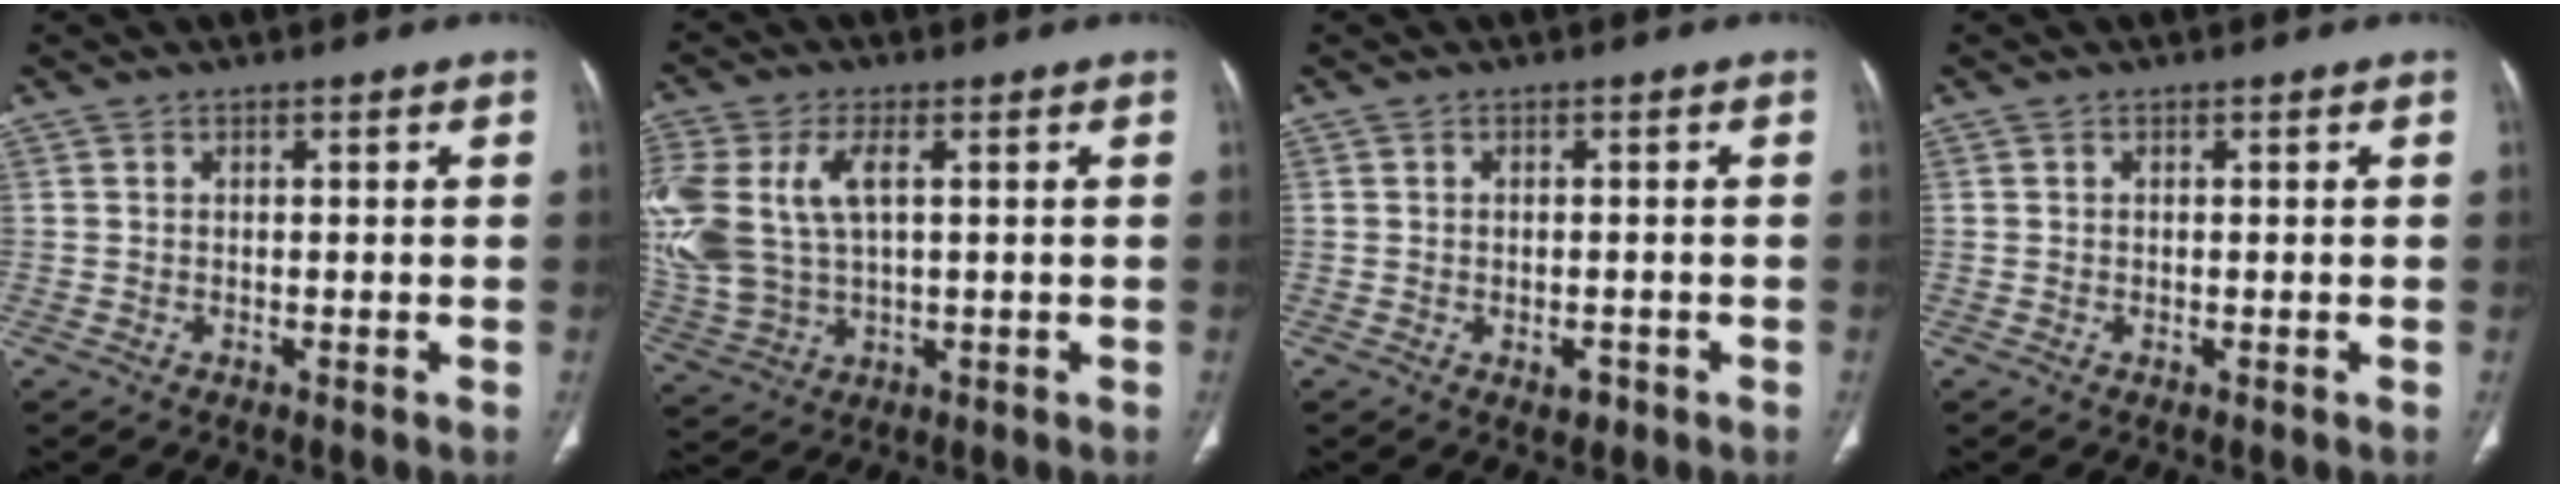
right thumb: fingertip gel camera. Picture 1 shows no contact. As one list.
[{"total": 16.7, "force": [3.2, 9.7, 13.3], "torque": [-0.330, 0.003, 0.070]}, {"total": 2.2, "force": [-0.9, 1.4, 1.4], "torque": [-0.014, 0.004, -0.008]}, {"total": 0.0}]